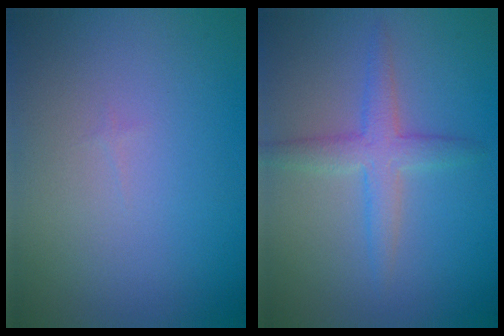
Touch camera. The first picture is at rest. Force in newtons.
{"total": 3.0, "press": 3.0, "slide": 0.1}